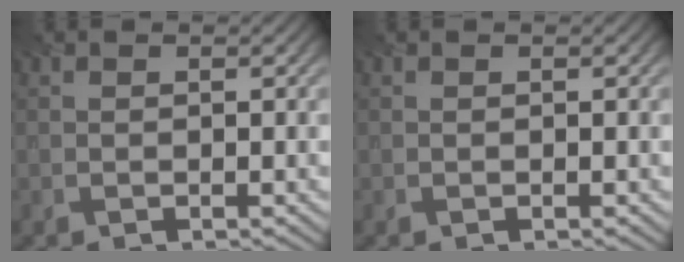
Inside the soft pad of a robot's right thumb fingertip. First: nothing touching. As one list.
[{"total": 0.0}]